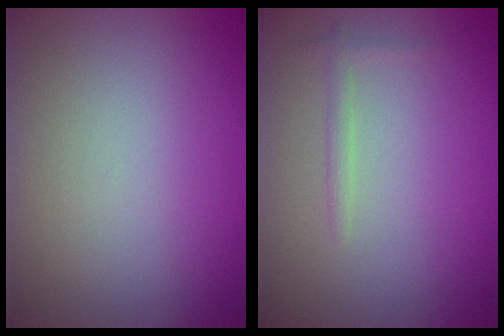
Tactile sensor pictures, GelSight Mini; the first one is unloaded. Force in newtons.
{"total": 0.9, "press": 0.9, "slide": 0.1}